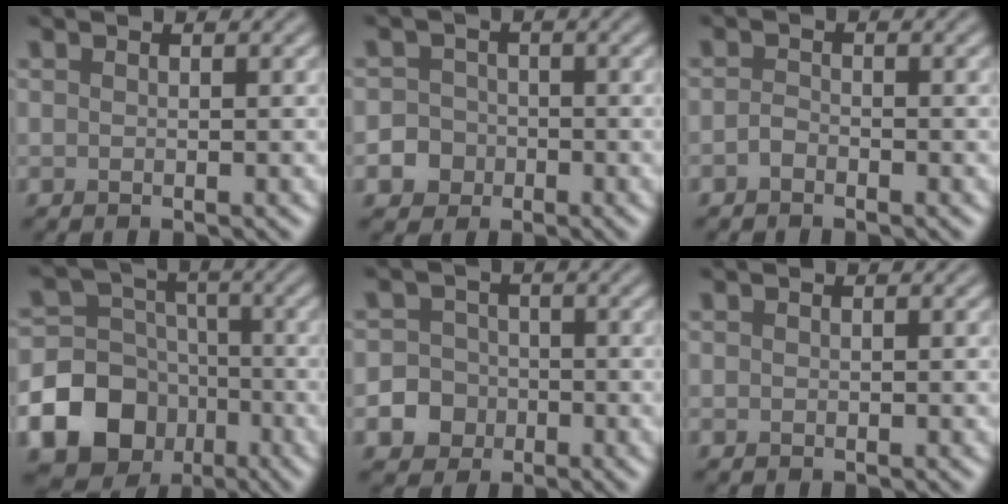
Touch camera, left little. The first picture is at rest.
{"total": 3.9, "force": [-1.8, 3.4, 0.6], "torque": [0.017, -0.005, -0.043]}
{"total": 0.9, "force": [-0.6, 0.4, 0.4], "torque": [-0.010, 0.003, -0.015]}
{"total": 16.7, "force": [-7.5, 14.1, 4.7], "torque": [-0.111, -0.051, -0.141]}
{"total": 5.3, "force": [-2.5, 4.7, 0.8], "torque": [0.005, -0.009, -0.060]}
{"total": 0.0}